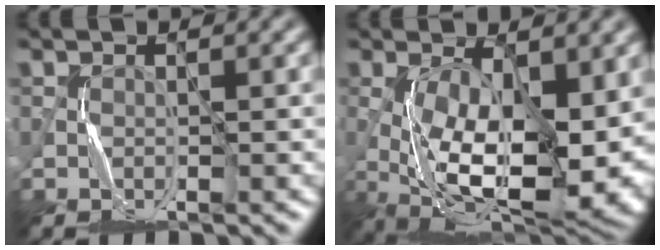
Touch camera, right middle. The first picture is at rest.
{"total": 14.7, "force": [-2.3, 5.9, 13.3], "torque": [-0.224, -0.013, -0.030]}